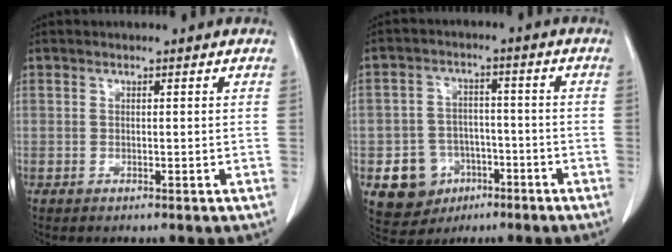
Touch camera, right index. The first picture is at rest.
{"total": 9.5, "force": [-3.9, 8.1, 2.9], "torque": [-0.058, 0.018, -0.049]}